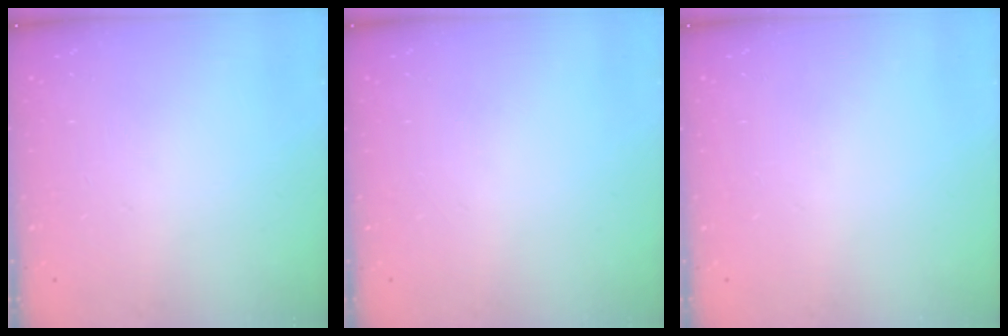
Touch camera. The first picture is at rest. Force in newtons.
{"total": 0.0}
{"total": 0.0}